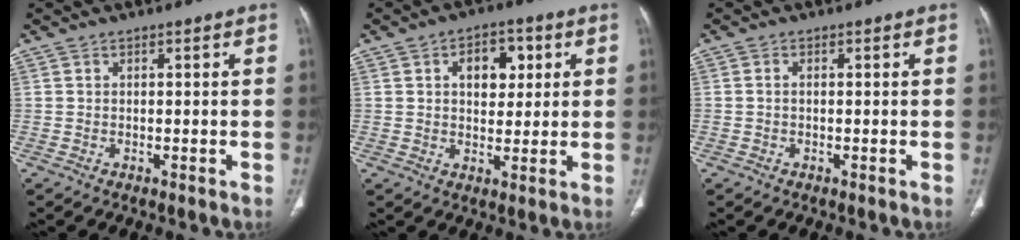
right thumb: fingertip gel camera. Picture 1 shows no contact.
{"total": 7.8, "force": [2.3, 5.1, 5.4], "torque": [-0.040, -0.003, 0.031]}
{"total": 0.6, "force": [-0.1, 0.3, 0.5], "torque": [-0.011, 0.001, -0.004]}